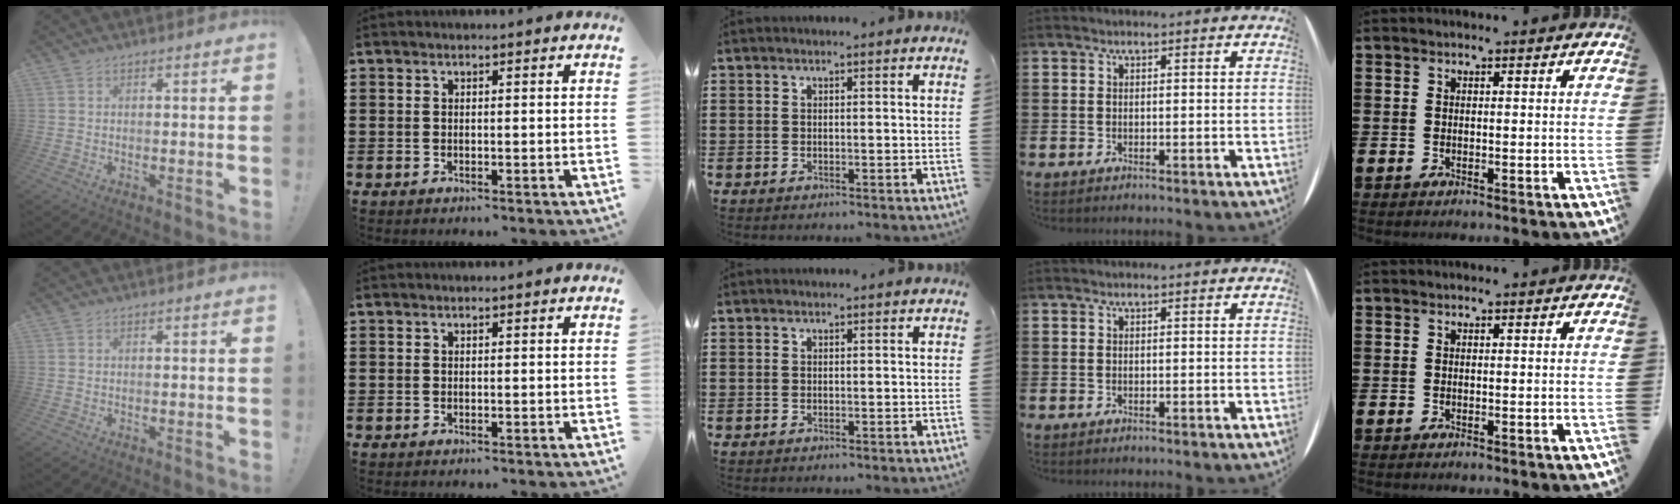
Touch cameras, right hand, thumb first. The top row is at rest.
{}